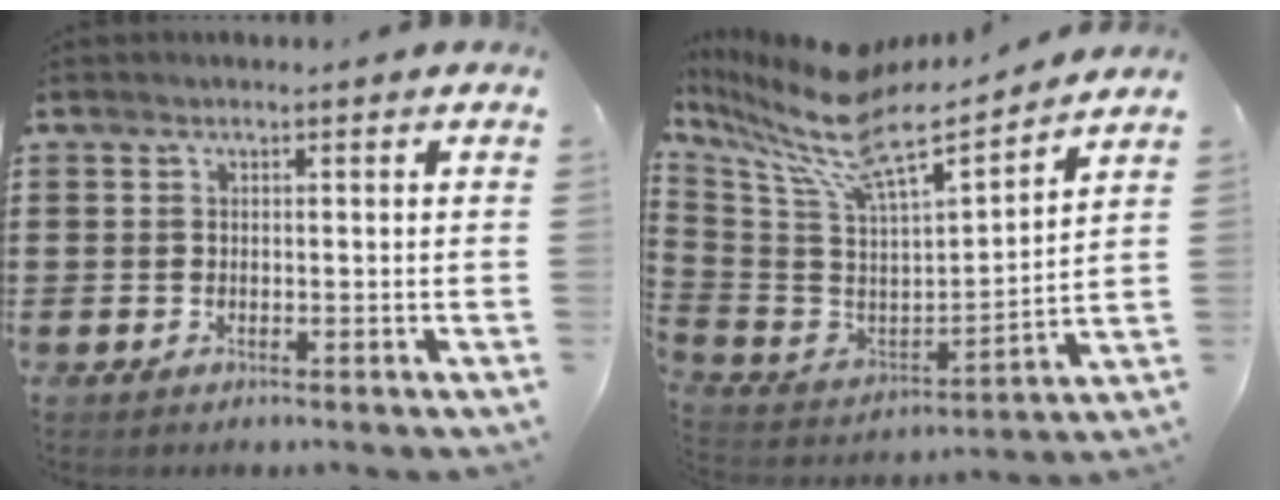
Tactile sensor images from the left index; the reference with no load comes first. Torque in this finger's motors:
{"motor_torque": [1.10, 1.03, 0.57, 0.21]}